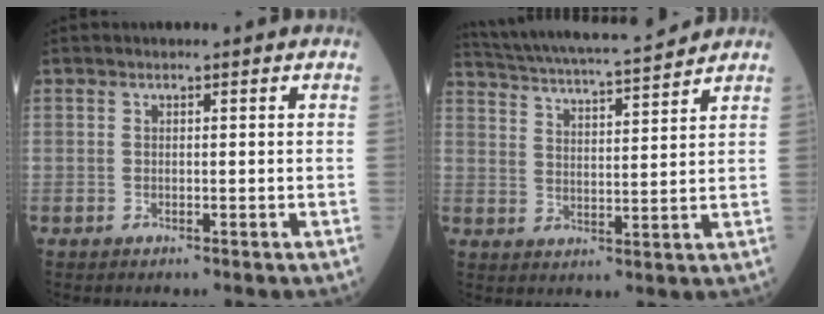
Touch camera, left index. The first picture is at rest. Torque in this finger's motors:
{"motor_torque": [0.56, -1.25, -0.06, 0.01]}